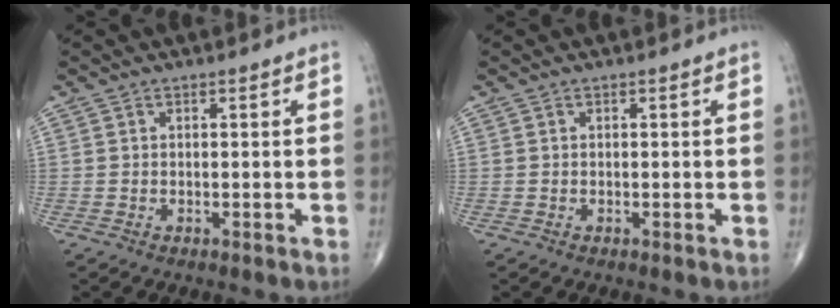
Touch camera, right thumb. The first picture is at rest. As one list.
[{"total": 0.0}]